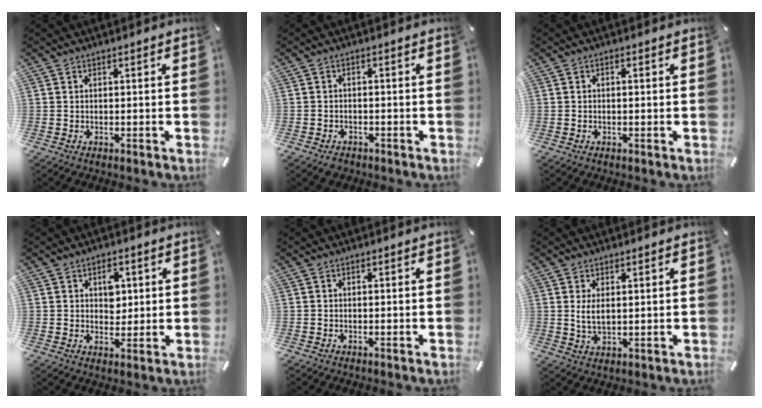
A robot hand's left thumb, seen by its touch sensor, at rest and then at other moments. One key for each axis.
{"total": 2.0, "fx": -1.5, "fy": 1.1, "fz": 0.5, "tx": -0.010, "ty": 0.007, "tz": -0.033}
{"total": 0.8, "fx": -0.2, "fy": 0.3, "fz": 0.7, "tx": -0.012, "ty": 0.000, "tz": -0.004}
{"total": 5.0, "fx": 1.3, "fy": 3.9, "fz": 2.8, "tx": -0.015, "ty": -0.012, "tz": 0.012}
{"total": 0.0}
{"total": 4.0, "fx": 1.1, "fy": 2.0, "fz": 3.3, "tx": -0.069, "ty": -0.004, "tz": 0.015}